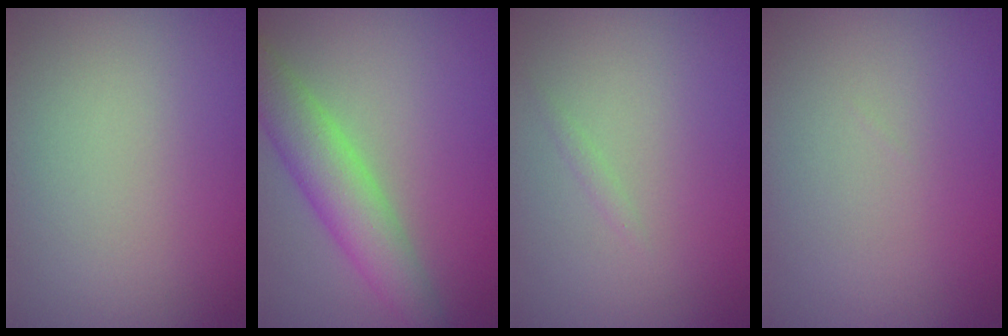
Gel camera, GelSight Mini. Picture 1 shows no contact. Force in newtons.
{"total": 4.9, "press": 4.9, "slide": 0.3}
{"total": 0.6, "press": 0.6, "slide": 0.1}
{"total": 0.0}